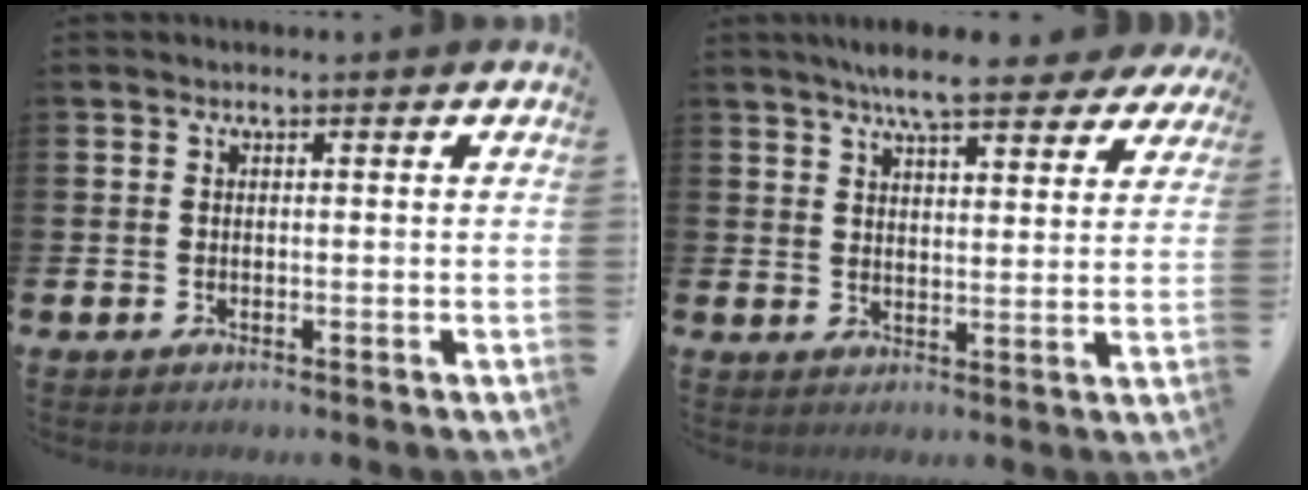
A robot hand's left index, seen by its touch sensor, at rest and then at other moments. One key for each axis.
{"total": 7.8, "fx": 7.0, "fy": 1.4, "fz": 3.1, "tx": -0.063, "ty": -0.028, "tz": 0.123}